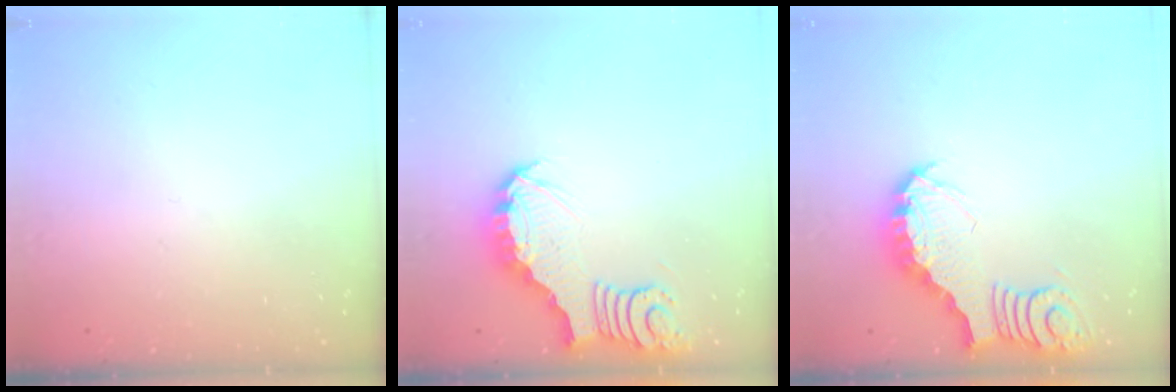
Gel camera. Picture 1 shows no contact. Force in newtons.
{"total": 4.2, "press": 4.2, "slide": 0.5}
{"total": 3.8, "press": 3.7, "slide": 0.4}